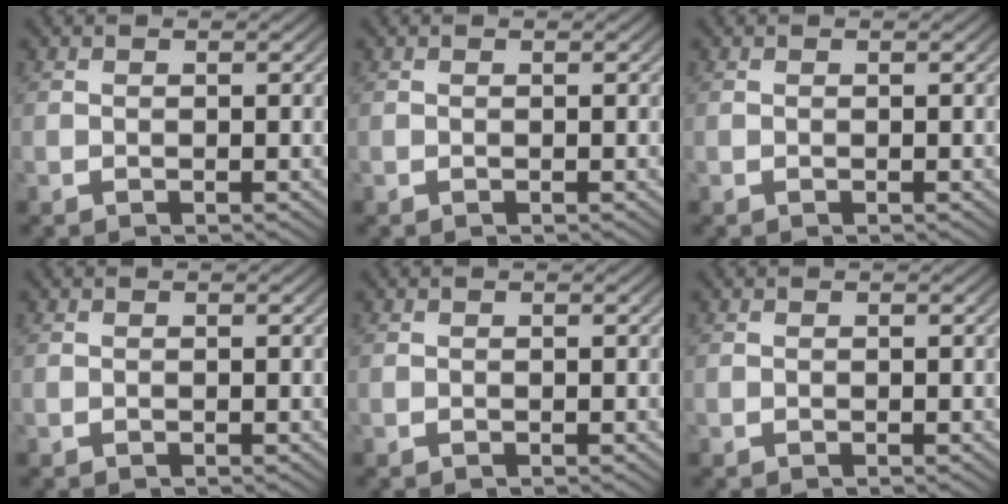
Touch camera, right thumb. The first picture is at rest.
{"total": 0.0}
{"total": 0.0}
{"total": 0.0}
{"total": 0.0}
{"total": 0.0}